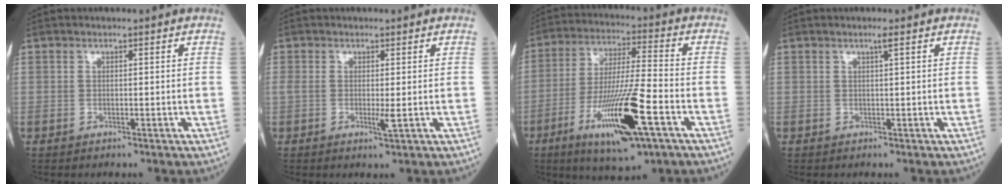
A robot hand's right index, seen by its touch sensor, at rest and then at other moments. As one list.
[{"total": 2.2, "force": [-0.2, 0.3, 2.1], "torque": [-0.041, -0.003, -0.001]}, {"total": 15.9, "force": [-6.7, 1.7, 14.3], "torque": [-0.271, -0.023, -0.112]}, {"total": 0.9, "force": [0.5, -0.3, 0.7], "torque": [-0.019, -0.003, 0.011]}]